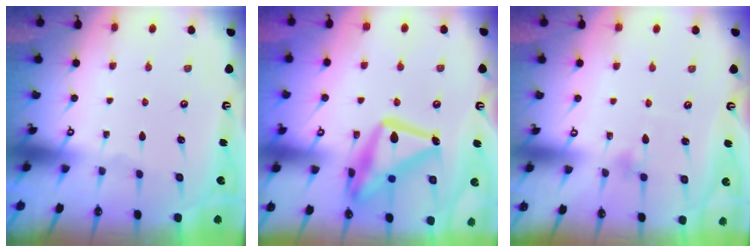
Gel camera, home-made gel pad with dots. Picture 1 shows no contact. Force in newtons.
{"total": 21.5, "press": 21.4, "slide": 1.8}
{"total": 5.3, "press": 5.2, "slide": 0.7}